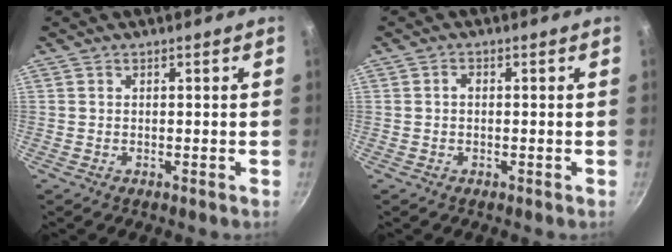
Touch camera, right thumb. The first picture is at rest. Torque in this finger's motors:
{"motor_torque": [-0.03, 0.26, 0.38, -0.32, -0.03]}